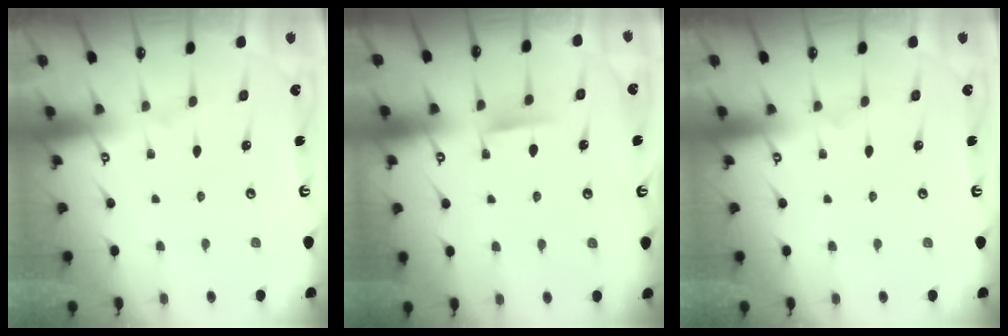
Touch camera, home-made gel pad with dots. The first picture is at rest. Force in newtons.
{"total": 6.1, "press": 6.0, "slide": 0.8}
{"total": 0.0}